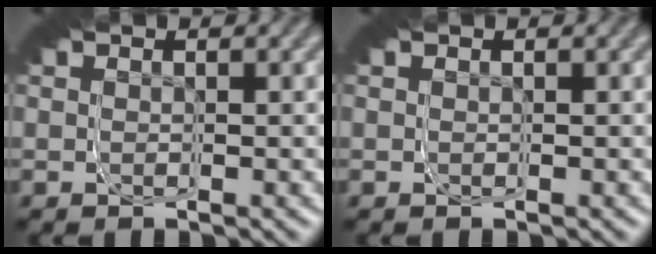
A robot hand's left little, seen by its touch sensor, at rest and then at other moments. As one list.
[{"total": 0.0}]